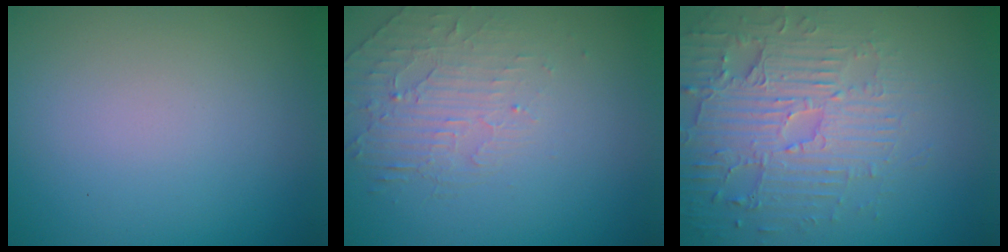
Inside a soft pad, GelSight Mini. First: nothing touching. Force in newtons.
{"total": 2.1, "press": 1.2, "slide": 1.7}
{"total": 4.9, "press": 4.3, "slide": 2.2}